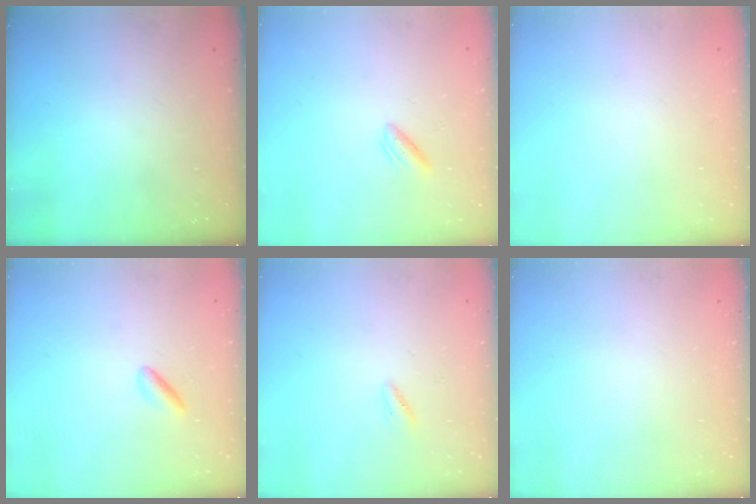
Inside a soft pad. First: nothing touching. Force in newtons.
{"total": 2.1, "press": 1.9, "slide": 0.9}
{"total": 2.2, "press": 2.2, "slide": 0.1}
{"total": 1.5, "press": 1.3, "slide": 0.8}
{"total": 2.3, "press": 2.2, "slide": 0.7}
{"total": 2.0, "press": 2.0, "slide": 0.1}